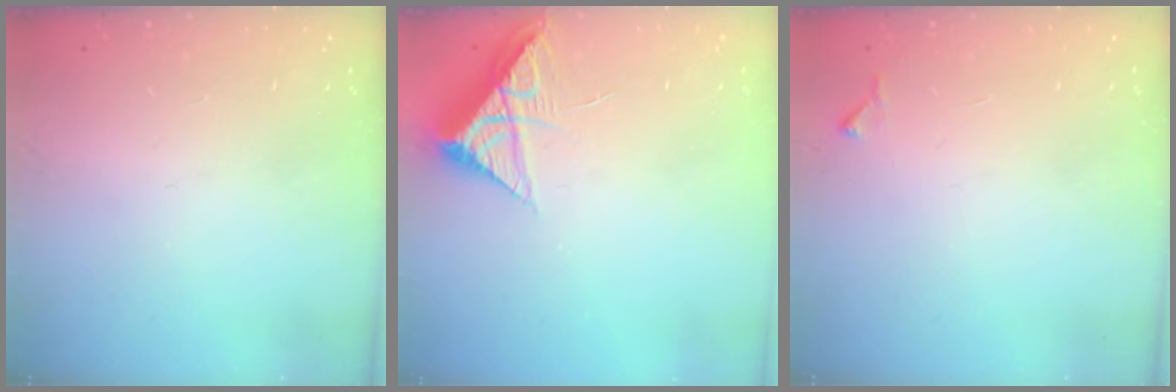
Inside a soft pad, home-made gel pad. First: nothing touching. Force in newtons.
{"total": 8.5, "press": 8.5, "slide": 0.5}
{"total": 4.4, "press": 4.4, "slide": 0.7}